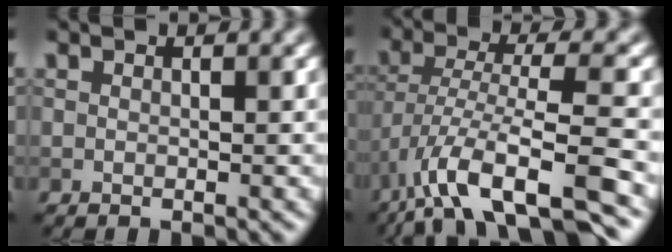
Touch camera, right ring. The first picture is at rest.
{"total": 9.3, "force": [-5.3, 2.5, 7.2], "torque": [-0.127, 0.004, -0.098]}